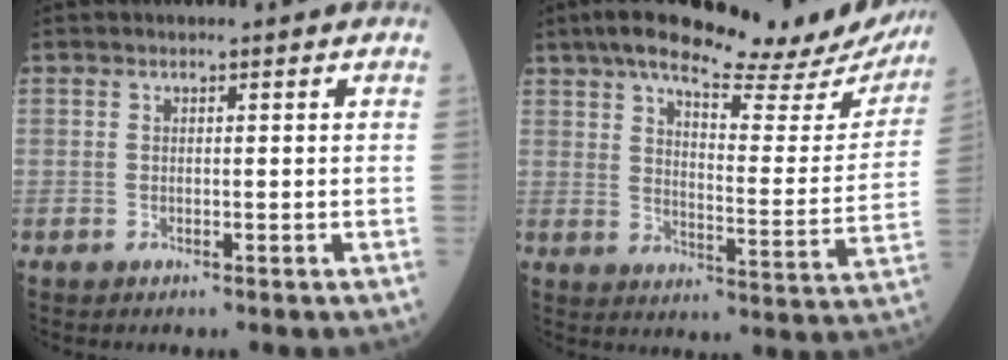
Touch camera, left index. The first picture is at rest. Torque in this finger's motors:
{"motor_torque": [1.05, -1.09, 0.45, 0.16]}